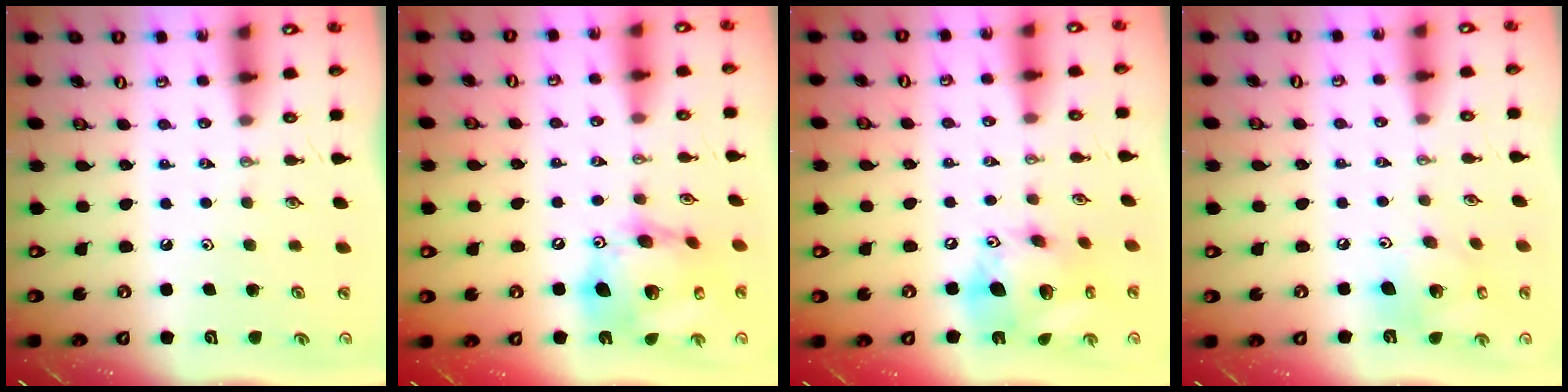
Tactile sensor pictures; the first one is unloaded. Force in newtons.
{"total": 19.7, "press": 19.6, "slide": 2.3}
{"total": 17.6, "press": 17.3, "slide": 3.2}
{"total": 14.8, "press": 14.5, "slide": 3.0}